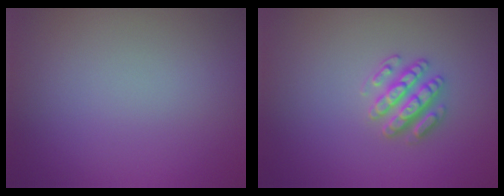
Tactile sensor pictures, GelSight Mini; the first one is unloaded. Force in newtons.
{"total": 2.9, "press": 2.8, "slide": 0.6}